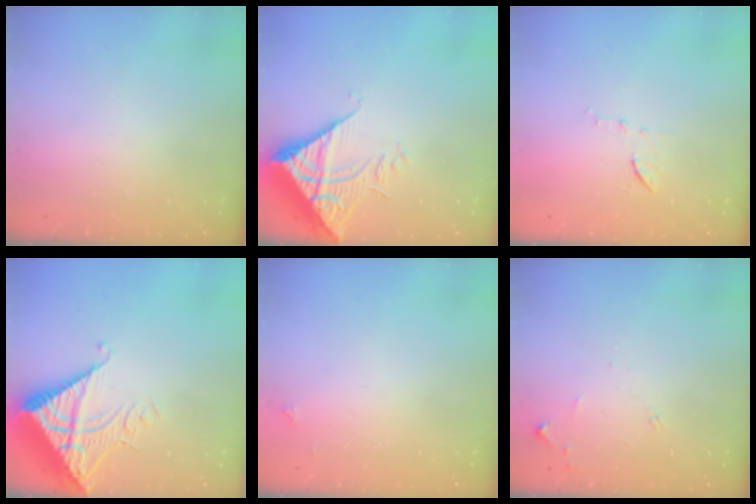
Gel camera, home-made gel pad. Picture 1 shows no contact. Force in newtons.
{"total": 9.3, "press": 9.2, "slide": 1.2}
{"total": 6.1, "press": 5.9, "slide": 1.5}
{"total": 11.5, "press": 11.5, "slide": 1.2}
{"total": 2.0, "press": 2.0, "slide": 0.3}
{"total": 6.3, "press": 6.3, "slide": 0.8}